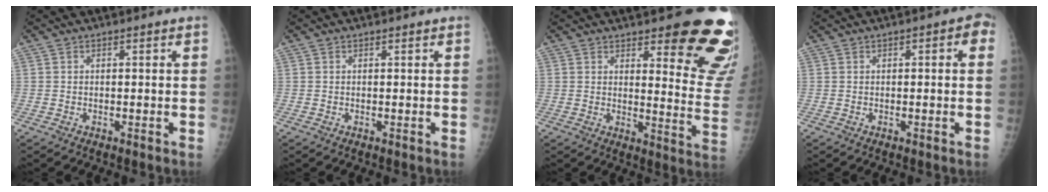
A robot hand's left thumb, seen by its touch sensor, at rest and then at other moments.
{"total": 0.0}
{"total": 16.9, "force": [11.6, 4.6, 11.5], "torque": [-0.096, -0.087, 0.136]}
{"total": 3.3, "force": [0.8, 1.4, 2.9], "torque": [-0.025, 0.011, 0.003]}